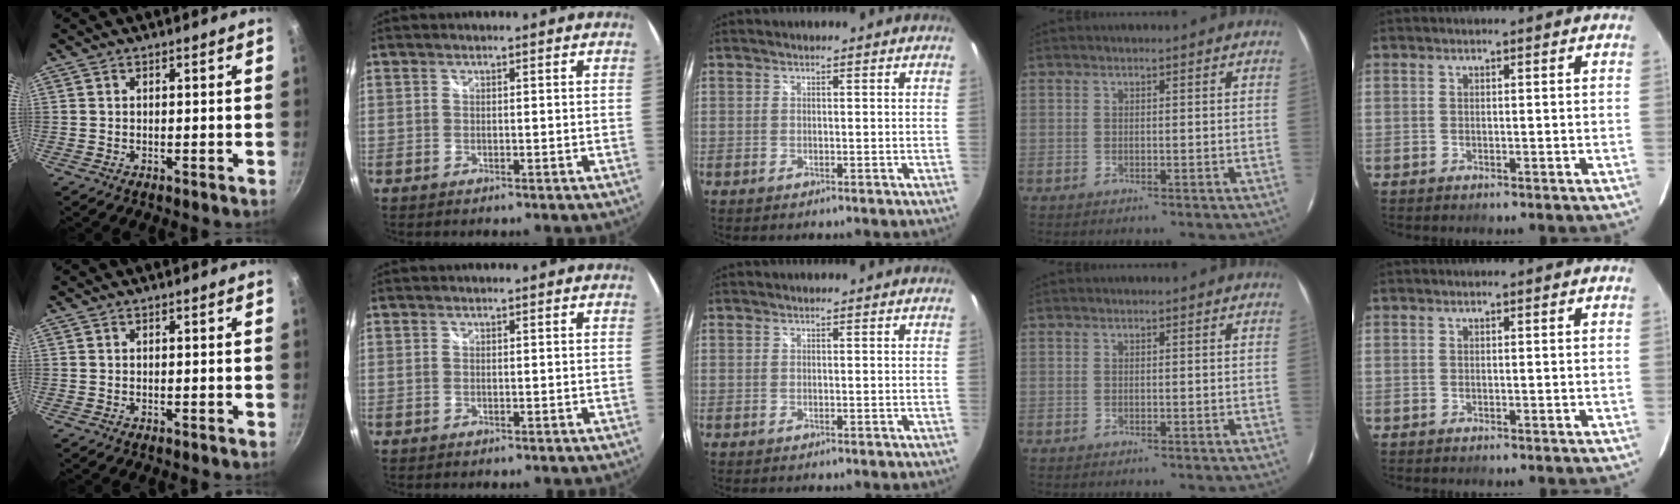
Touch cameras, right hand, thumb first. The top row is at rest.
{}